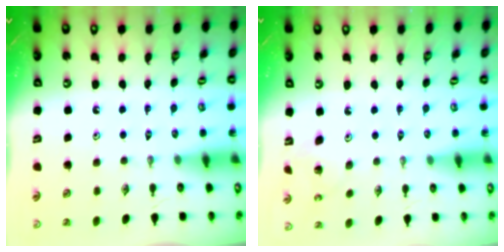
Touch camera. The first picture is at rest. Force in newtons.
{"total": 2.8, "press": 2.8, "slide": 0.2}